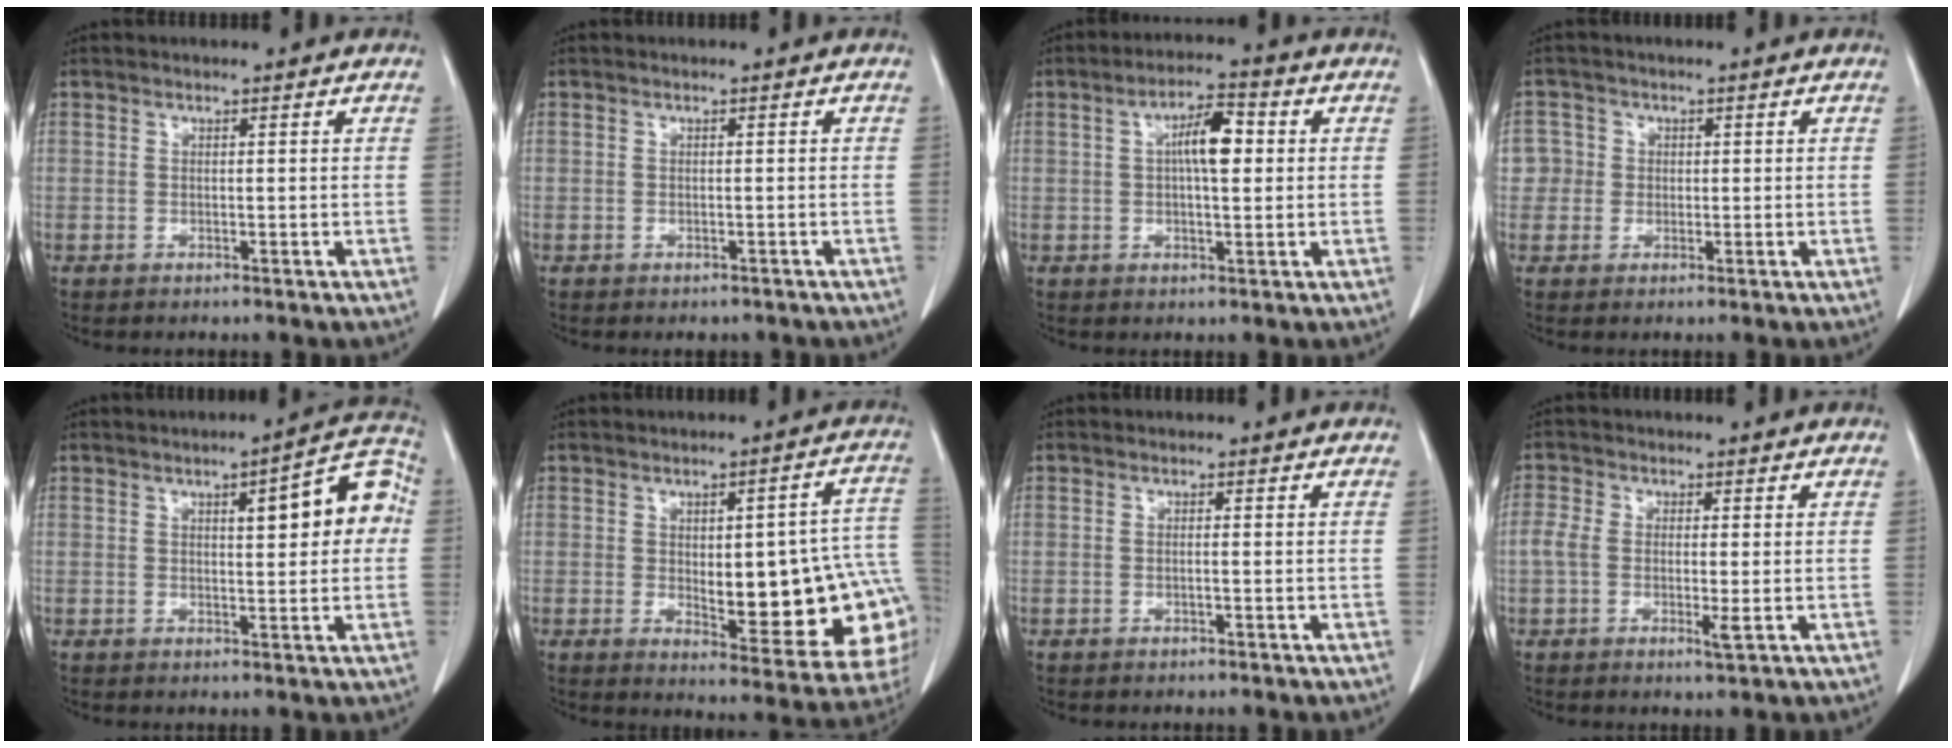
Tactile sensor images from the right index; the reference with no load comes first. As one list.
[{"total": 1.9, "force": [-1.4, 1.2, 0.2], "torque": [-0.005, 0.002, -0.018]}, {"total": 6.5, "force": [1.1, 1.9, 6.1], "torque": [-0.109, 0.014, 0.017]}, {"total": 3.7, "force": [0.2, 3.7, 0.0], "torque": [0.016, 0.013, 0.003]}, {"total": 9.4, "force": [1.8, 2.5, 8.9], "torque": [-0.109, 0.027, 0.019]}, {"total": 19.1, "force": [-1.7, 5.7, 18.1], "torque": [-0.160, 0.023, 0.003]}, {"total": 0.5, "force": [-0.2, -0.1, 0.5], "torque": [-0.009, 0.001, -0.003]}, {"total": 4.3, "force": [-0.7, 1.5, 3.9], "torque": [-0.086, -0.004, -0.014]}]